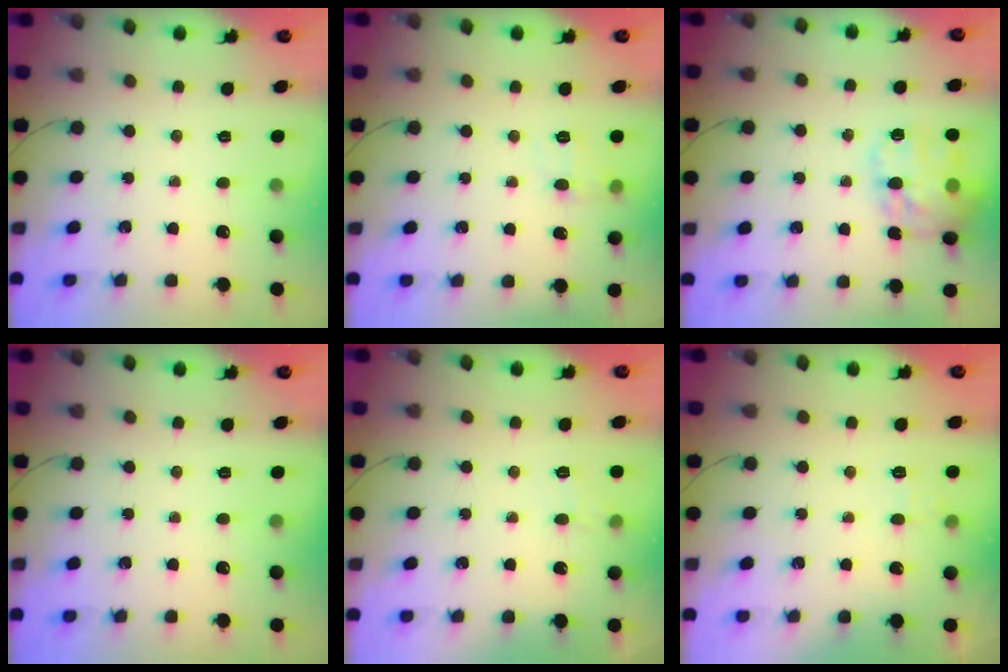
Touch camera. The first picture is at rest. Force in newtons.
{"total": 7.8, "press": 7.6, "slide": 1.7}
{"total": 16.7, "press": 16.7, "slide": 0.9}
{"total": 0.0}
{"total": 7.1, "press": 6.9, "slide": 1.8}
{"total": 6.6, "press": 6.3, "slide": 1.6}